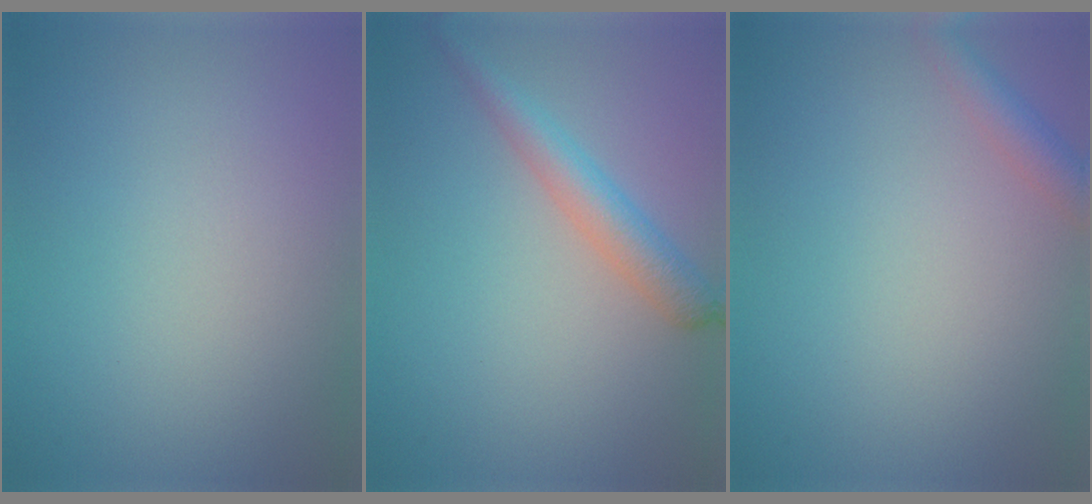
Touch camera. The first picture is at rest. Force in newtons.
{"total": 3.1, "press": 3.1, "slide": 0.1}
{"total": 2.3, "press": 2.3, "slide": 0.1}